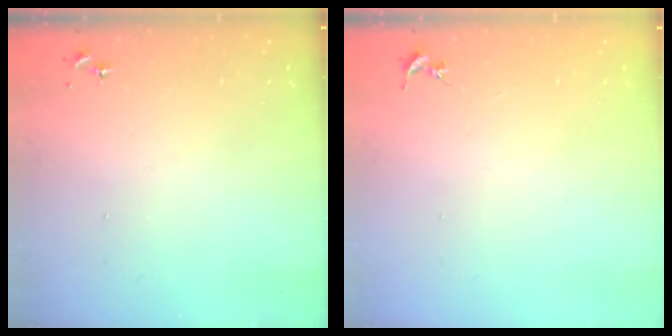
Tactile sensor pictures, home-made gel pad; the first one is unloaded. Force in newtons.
{"total": 0.0}